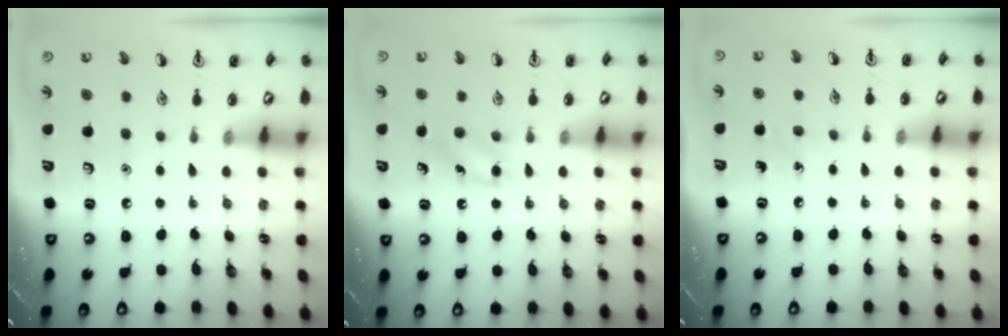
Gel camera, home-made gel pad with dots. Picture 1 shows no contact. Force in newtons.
{"total": 7.4, "press": 7.2, "slide": 1.6}
{"total": 3.3, "press": 3.1, "slide": 1.2}